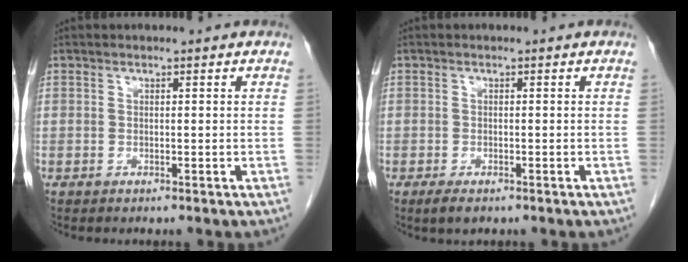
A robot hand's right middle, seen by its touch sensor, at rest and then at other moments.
{"total": 2.1, "force": [-1.3, 0.8, 1.4], "torque": [-0.031, -0.004, -0.018]}